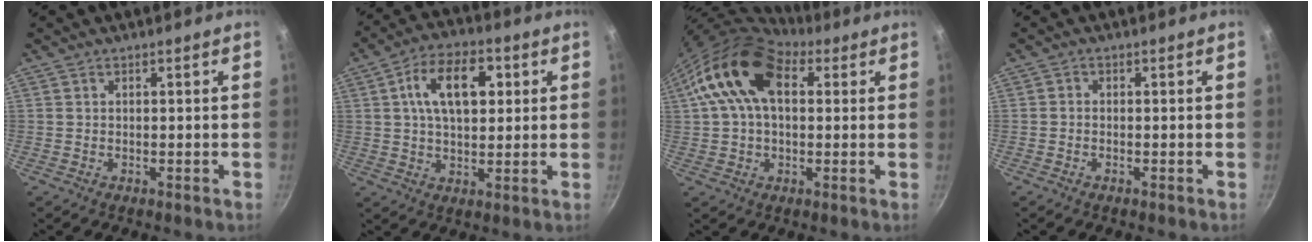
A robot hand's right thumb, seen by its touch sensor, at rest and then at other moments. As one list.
[{"total": 12.9, "force": [3.2, 7.3, 10.1], "torque": [-0.146, 0.007, 0.044]}, {"total": 16.1, "force": [4.2, 10.2, 11.7], "torque": [-0.199, 0.020, 0.054]}, {"total": 0.8, "force": [-0.5, 0.3, 0.5], "torque": [-0.016, 0.005, -0.015]}]